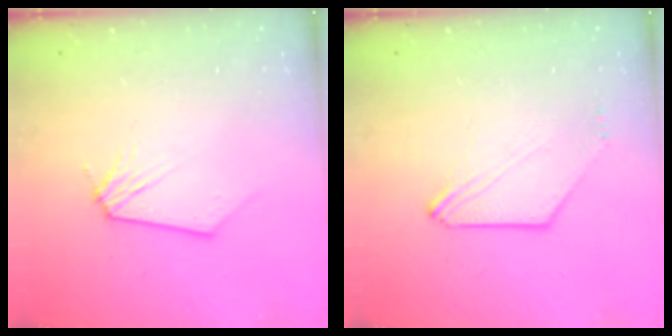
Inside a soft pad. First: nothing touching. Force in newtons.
{"total": 2.0, "press": 2.0, "slide": 0.5}